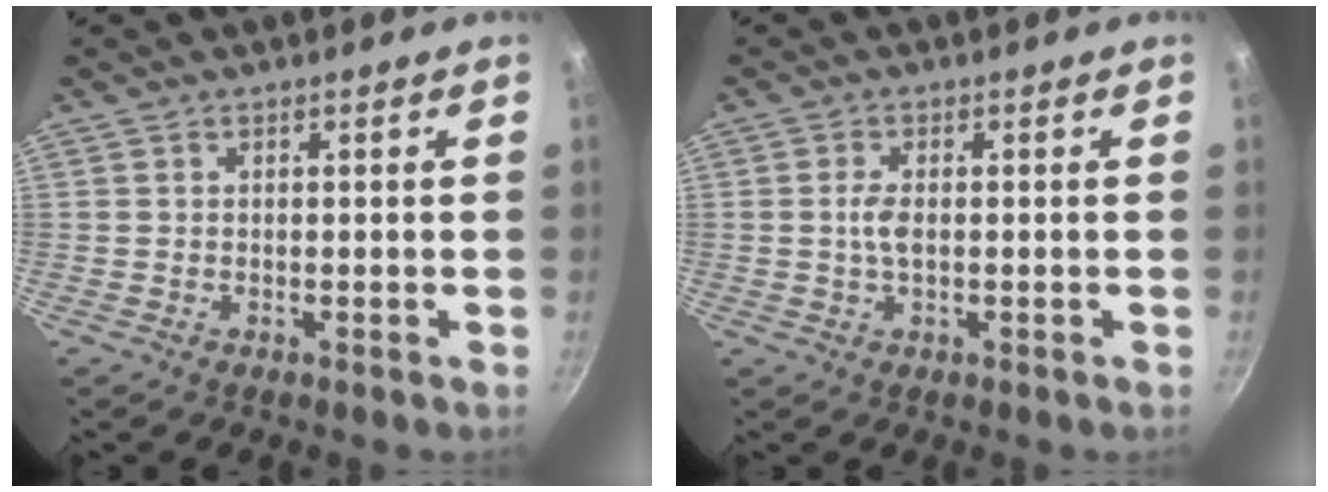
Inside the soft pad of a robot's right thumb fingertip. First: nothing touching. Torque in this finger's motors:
{"motor_torque": [1.07, 0.70, 0.56, 0.04, 0.04]}